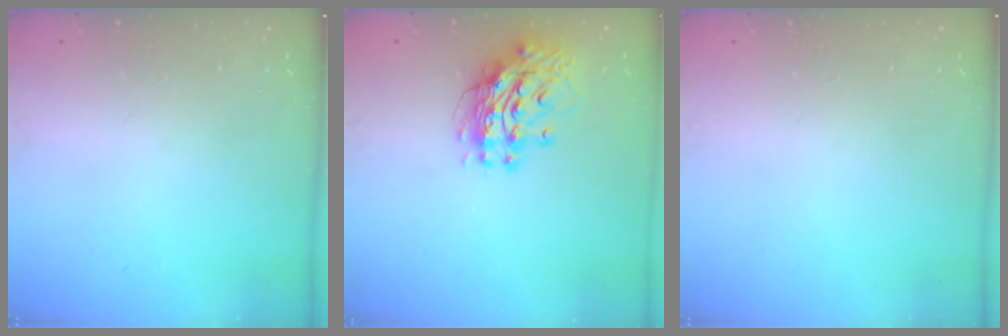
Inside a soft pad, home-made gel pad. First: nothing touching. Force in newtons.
{"total": 11.3, "press": 11.3, "slide": 1.1}
{"total": 0.0}